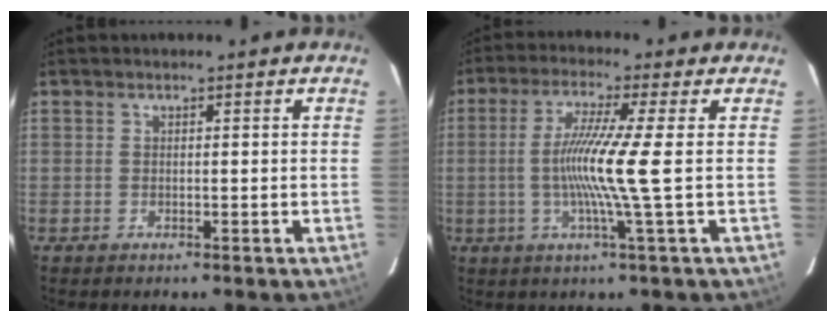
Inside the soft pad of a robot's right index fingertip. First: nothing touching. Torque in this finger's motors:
{"motor_torque": [1.32, -0.11, 0.67, 0.21]}